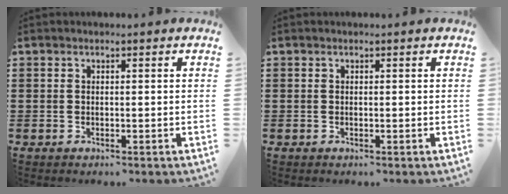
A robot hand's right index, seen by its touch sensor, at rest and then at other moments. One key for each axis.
{"total": 0.0}